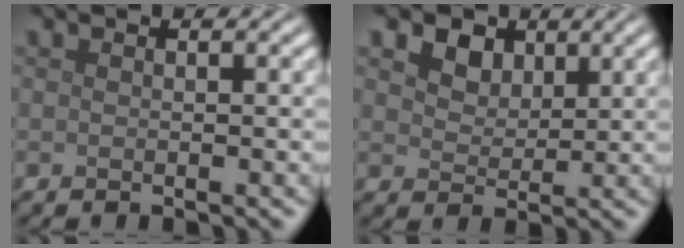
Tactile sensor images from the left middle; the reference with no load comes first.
{"total": 4.4, "force": [2.5, 2.9, 2.0], "torque": [-0.061, 0.001, 0.039]}